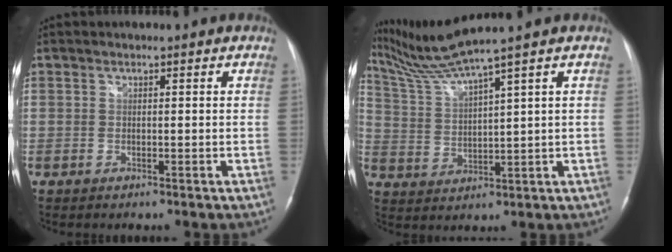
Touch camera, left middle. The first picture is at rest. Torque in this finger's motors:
{"motor_torque": [0.02, 0.08, 0.05, 0.05]}